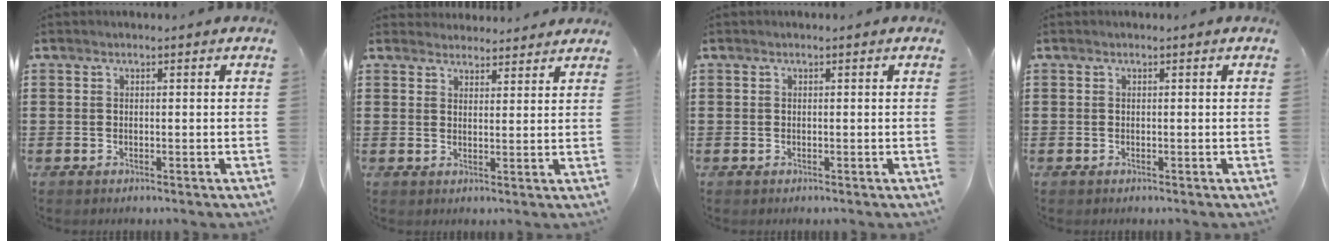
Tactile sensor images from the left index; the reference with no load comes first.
{"total": 2.8, "force": [2.7, 0.4, -0.5], "torque": [0.000, -0.008, 0.053]}
{"total": 0.0}
{"total": 0.0}